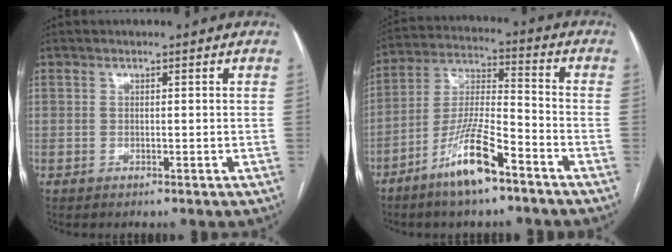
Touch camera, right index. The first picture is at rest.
{"total": 11.7, "force": [-7.4, 1.7, 9.0], "torque": [-0.183, -0.011, -0.140]}